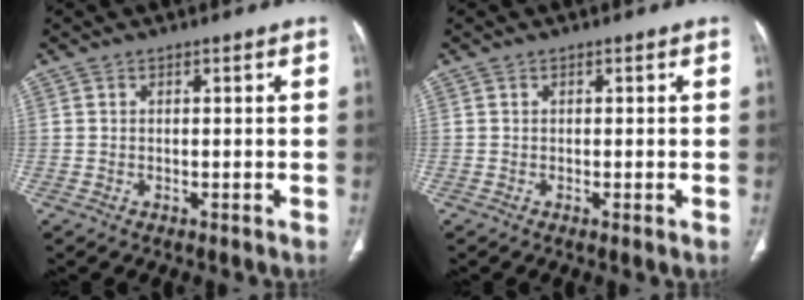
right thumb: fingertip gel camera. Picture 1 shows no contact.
{"total": 0.6, "force": [-0.2, 0.0, 0.6], "torque": [-0.018, -0.003, -0.006]}